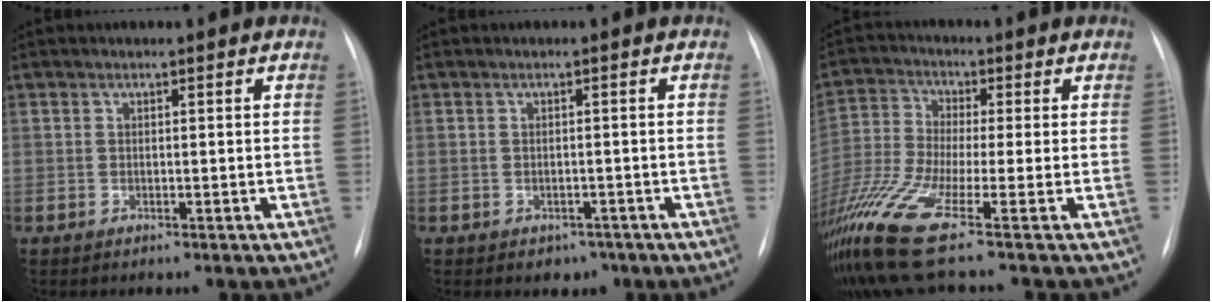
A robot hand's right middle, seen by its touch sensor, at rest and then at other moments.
{"total": 2.2, "force": [-1.3, 1.6, 0.6], "torque": [-0.003, 0.004, -0.009]}
{"total": 17.4, "force": [-9.9, 1.7, 14.1], "torque": [-0.353, -0.042, -0.192]}